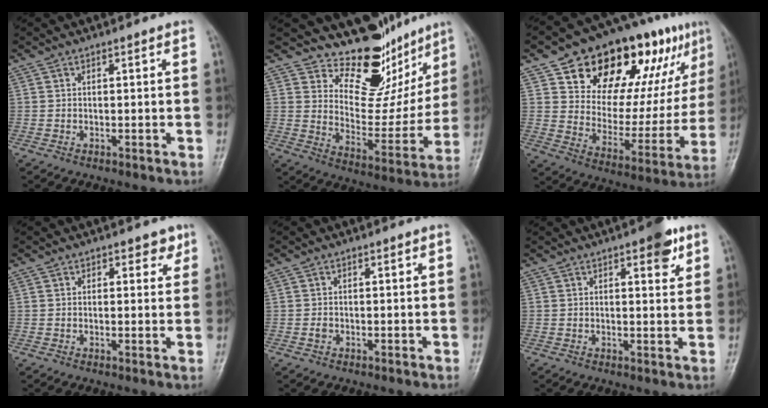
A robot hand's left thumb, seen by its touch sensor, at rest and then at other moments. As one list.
[{"total": 16.0, "force": [13.0, 7.8, 5.3], "torque": [-0.012, -0.101, 0.191]}, {"total": 27.0, "force": [14.4, 13.7, 18.3], "torque": [-0.216, -0.018, 0.230]}, {"total": 2.9, "force": [1.8, 1.9, 1.3], "torque": [0.008, -0.008, 0.021]}, {"total": 0.8, "force": [-0.1, 0.7, 0.4], "torque": [-0.004, 0.001, -0.002]}, {"total": 5.4, "force": [3.0, 2.1, 4.0], "torque": [-0.037, -0.012, 0.033]}]